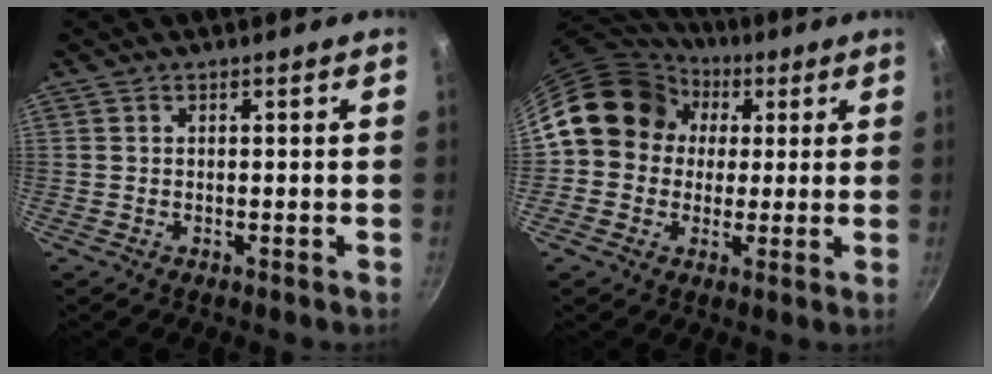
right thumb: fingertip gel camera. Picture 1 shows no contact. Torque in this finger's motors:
{"motor_torque": [1.38, 2.74, 0.73, -0.79, 0.13]}